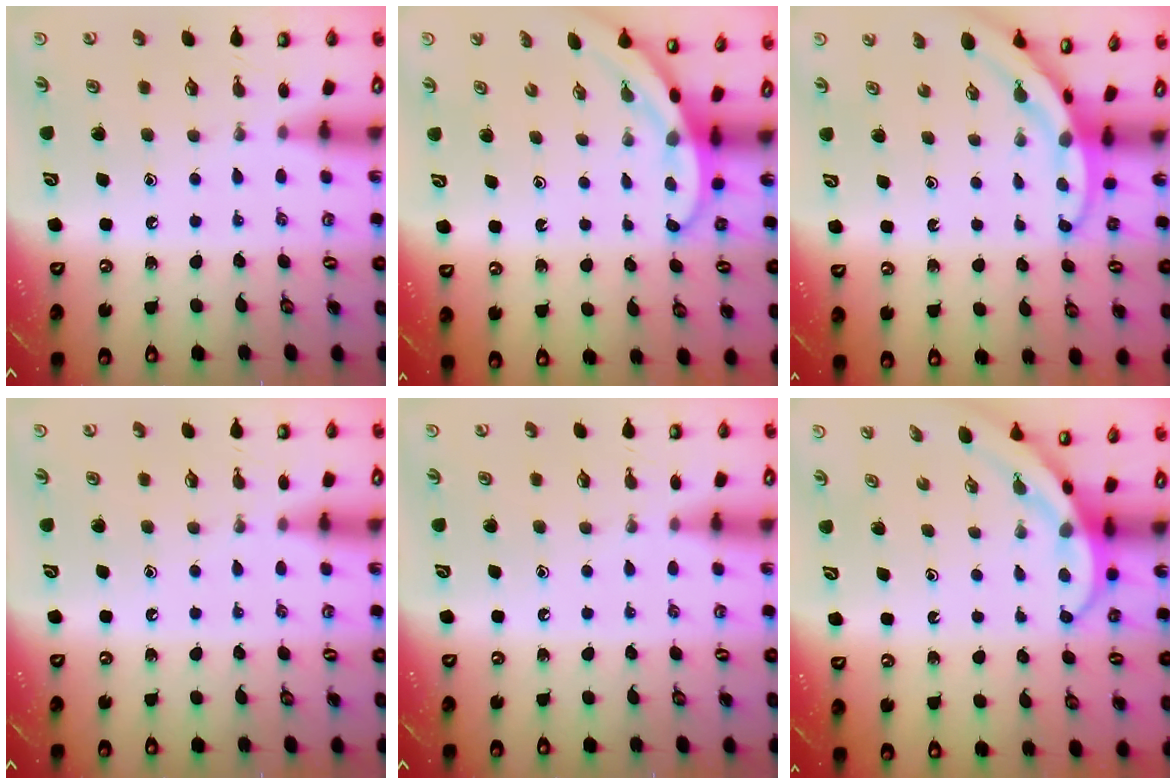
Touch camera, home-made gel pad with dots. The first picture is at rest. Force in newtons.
{"total": 3.2, "press": 3.2, "slide": 0.2}
{"total": 3.3, "press": 3.3, "slide": 0.2}
{"total": 0.0}
{"total": 0.0}
{"total": 4.0, "press": 4.0, "slide": 0.4}